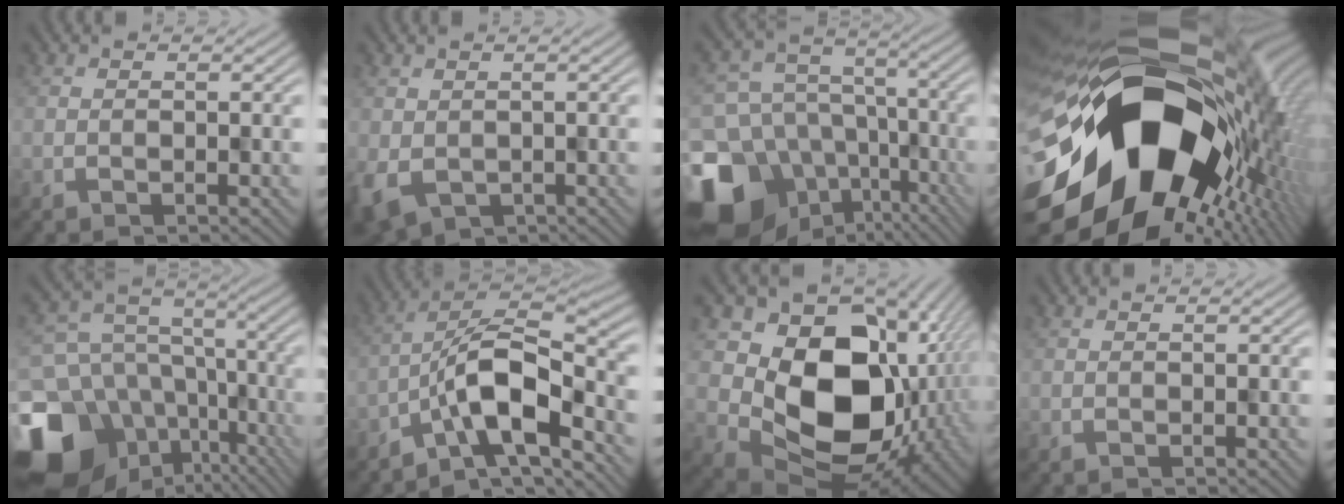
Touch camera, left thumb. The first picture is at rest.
{"total": 6.0, "force": [-1.9, 4.1, 3.9], "torque": [-0.088, -0.029, -0.012]}
{"total": 18.4, "force": [-9.3, 13.9, 7.5], "torque": [-0.183, -0.048, -0.115]}
{"total": 21.8, "force": [-3.4, 15.3, 15.1], "torque": [-0.282, -0.084, -0.029]}
{"total": 17.9, "force": [-7.7, 13.8, 8.4], "torque": [-0.206, -0.036, -0.083]}
{"total": 10.1, "force": [-5.1, 3.7, 7.9], "torque": [-0.121, 0.007, -0.103]}
{"total": 16.1, "force": [1.0, 12.5, 10.1], "torque": [-0.158, -0.045, 0.036]}
{"total": 0.0}